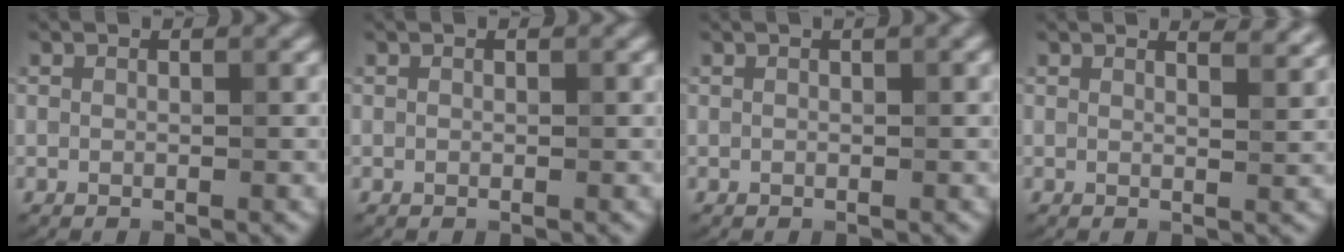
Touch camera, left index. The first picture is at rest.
{"total": 0.0}
{"total": 1.0, "force": [0.4, 0.2, 1.0], "torque": [-0.016, 0.004, 0.002]}
{"total": 3.1, "force": [2.5, 0.9, 1.4], "torque": [-0.006, 0.008, 0.021]}